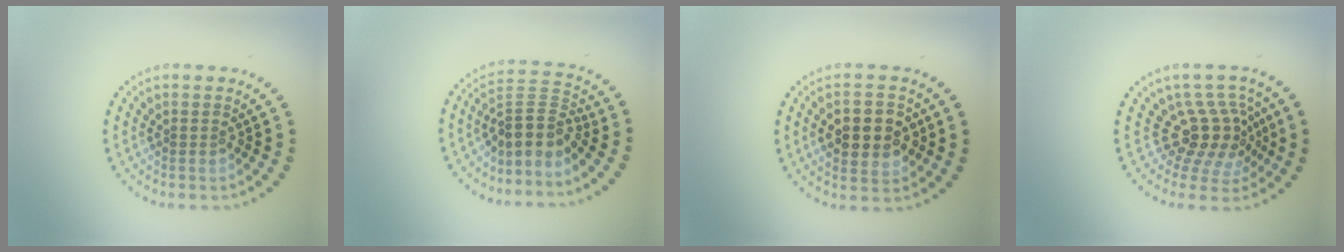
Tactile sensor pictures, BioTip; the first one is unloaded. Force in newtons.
{"total": 3.4, "press": 2.4, "slide": 2.5}
{"total": 5.0, "press": 5.0, "slide": 0.3}
{"total": 4.2, "press": 3.0, "slide": 3.0}